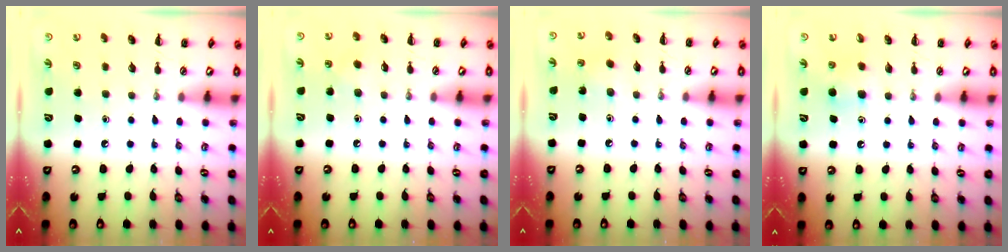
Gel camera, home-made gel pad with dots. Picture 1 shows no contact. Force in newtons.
{"total": 5.3, "press": 5.2, "slide": 1.0}
{"total": 2.1, "press": 2.0, "slide": 0.6}
{"total": 5.5, "press": 5.2, "slide": 1.7}